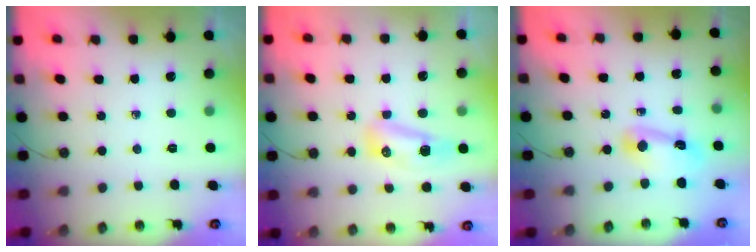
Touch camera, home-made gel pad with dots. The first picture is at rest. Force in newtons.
{"total": 9.4, "press": 8.9, "slide": 3.1}
{"total": 10.0, "press": 6.9, "slide": 7.3}